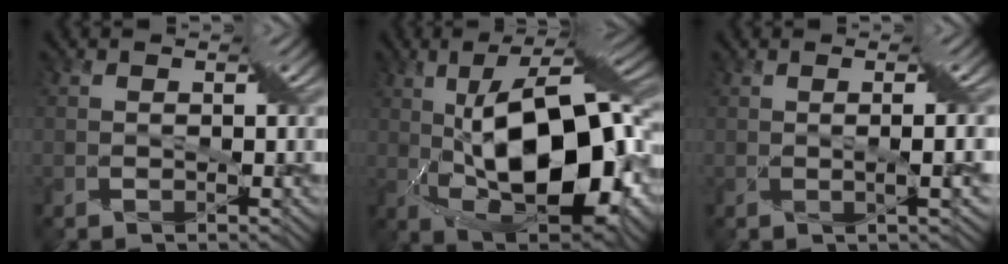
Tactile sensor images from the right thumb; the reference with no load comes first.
{"total": 15.4, "force": [0.3, 5.2, 14.5], "torque": [-0.244, 0.011, 0.007]}
{"total": 2.2, "force": [0.3, -1.0, 1.9], "torque": [-0.046, -0.004, 0.016]}